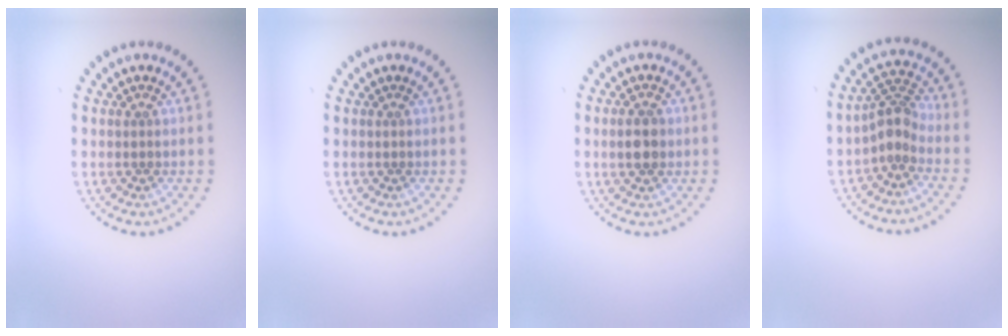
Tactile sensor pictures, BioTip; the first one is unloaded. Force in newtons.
{"total": 0.0}
{"total": 2.9, "press": 2.9, "slide": 0.1}
{"total": 2.7, "press": 2.1, "slide": 1.8}